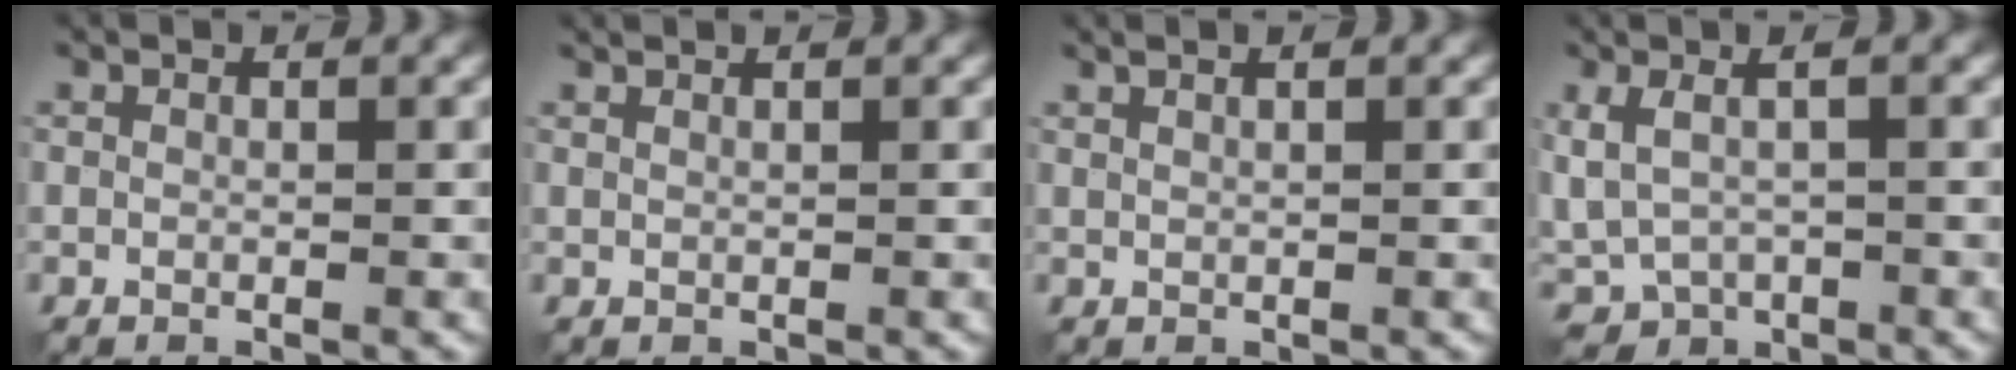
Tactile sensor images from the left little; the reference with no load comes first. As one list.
[{"total": 1.1, "force": [0.9, 0.3, 0.6], "torque": [-0.005, 0.001, 0.005]}, {"total": 2.5, "force": [1.5, 1.0, 1.8], "torque": [-0.016, 0.017, -0.001]}, {"total": 4.6, "force": [0.7, 2.0, 4.1], "torque": [-0.096, 0.001, 0.018]}]